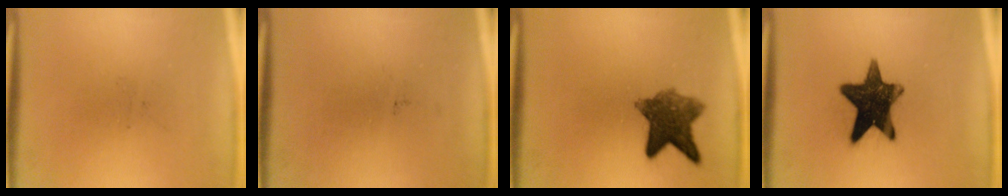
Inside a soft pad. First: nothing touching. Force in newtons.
{"total": 0.0}
{"total": 8.2}
{"total": 14.1}